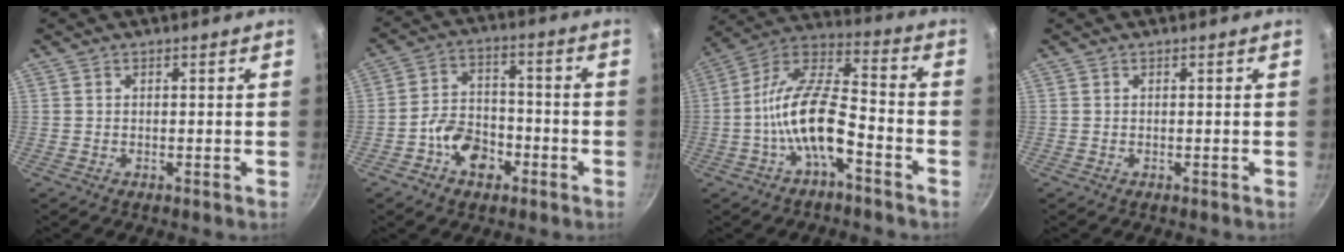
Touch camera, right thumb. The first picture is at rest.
{"total": 9.2, "force": [-4.2, 6.4, 5.1], "torque": [-0.061, 0.040, -0.079]}
{"total": 14.2, "force": [-5.3, 5.7, 11.8], "torque": [-0.213, 0.050, -0.113]}
{"total": 0.0}